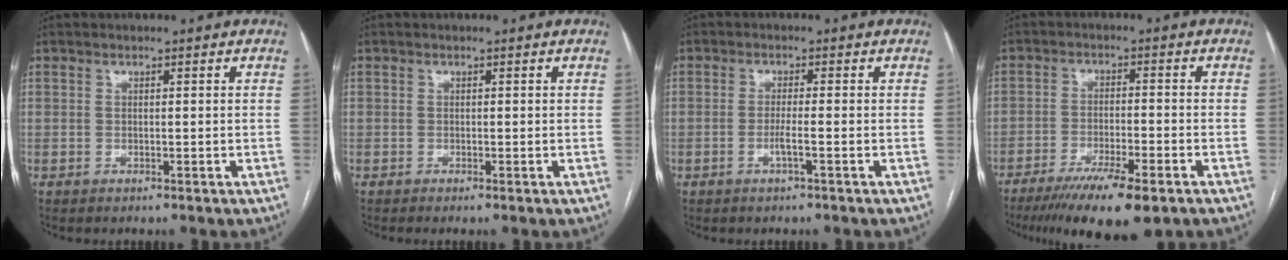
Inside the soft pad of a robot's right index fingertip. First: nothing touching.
{"total": 0.0}
{"total": 2.4, "force": [-0.9, -0.3, 2.2], "torque": [-0.043, -0.003, -0.019]}
{"total": 11.9, "force": [-8.1, 1.9, 8.4], "torque": [-0.136, -0.025, -0.127]}